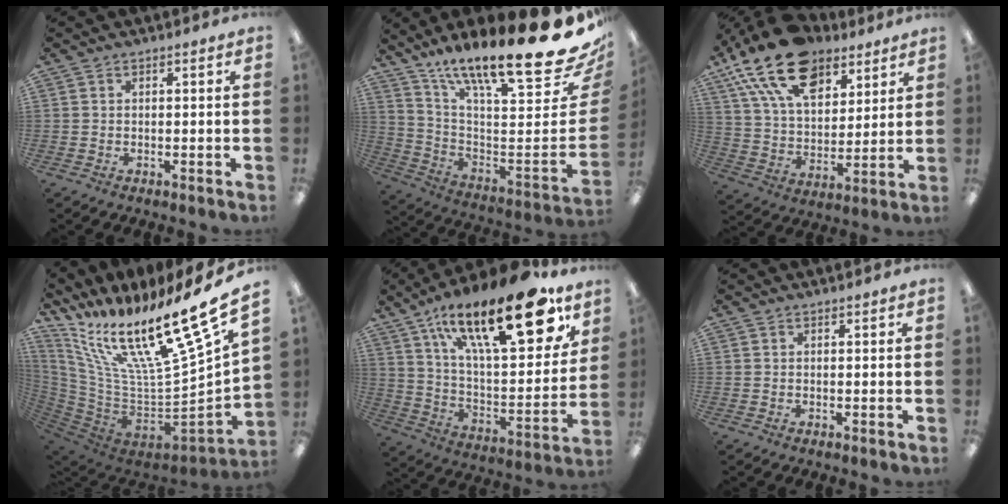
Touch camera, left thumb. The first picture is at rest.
{"total": 22.0, "force": [15.8, 2.7, 15.1], "torque": [-0.202, -0.136, 0.251]}
{"total": 20.8, "force": [13.0, 11.5, 11.5], "torque": [-0.215, -0.050, 0.236]}
{"total": 24.2, "force": [14.8, 6.2, 18.1], "torque": [-0.286, -0.128, 0.254]}
{"total": 28.3, "force": [16.3, 10.8, 20.4], "torque": [-0.297, -0.096, 0.271]}
{"total": 0.0}